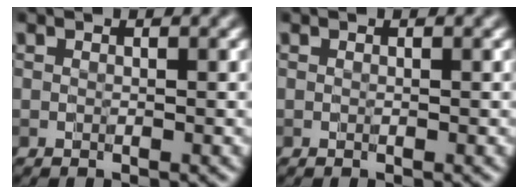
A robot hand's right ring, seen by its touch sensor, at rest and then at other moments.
{"total": 0.0}